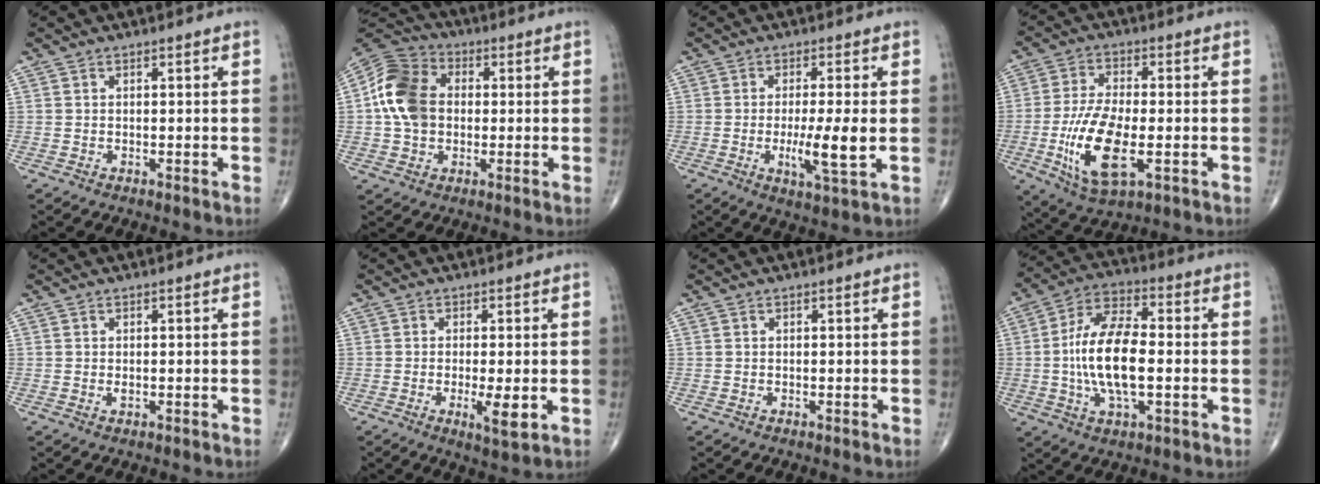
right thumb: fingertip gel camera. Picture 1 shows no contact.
{"total": 12.4, "force": [0.5, 9.4, 8.0], "torque": [-0.139, 0.025, 0.000]}
{"total": 7.8, "force": [-0.9, 1.0, 7.7], "torque": [-0.136, -0.017, -0.017]}
{"total": 13.8, "force": [-3.3, 5.7, 12.1], "torque": [-0.241, -0.003, -0.054]}
{"total": 0.7, "force": [0.0, 0.4, 0.5], "torque": [-0.009, -0.002, -0.001]}
{"total": 4.9, "force": [-1.1, 1.2, 4.6], "torque": [-0.077, -0.012, -0.018]}
{"total": 0.0}
{"total": 14.9, "force": [-1.2, 6.7, 13.3], "torque": [-0.253, 0.018, -0.028]}